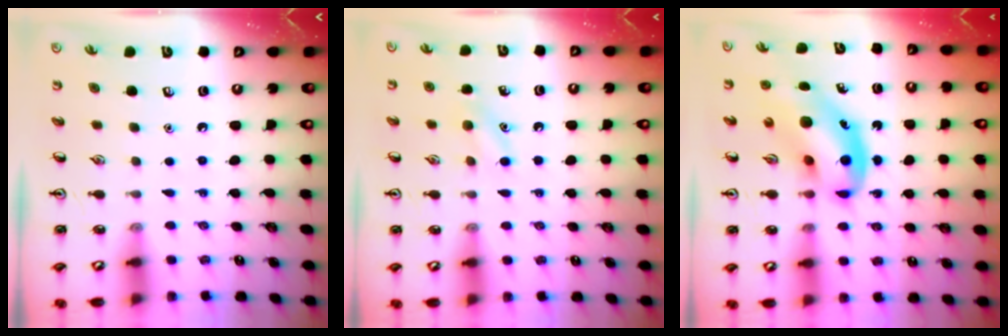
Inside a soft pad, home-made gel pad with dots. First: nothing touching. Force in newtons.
{"total": 7.4, "press": 7.0, "slide": 2.3}
{"total": 12.6, "press": 12.2, "slide": 3.4}